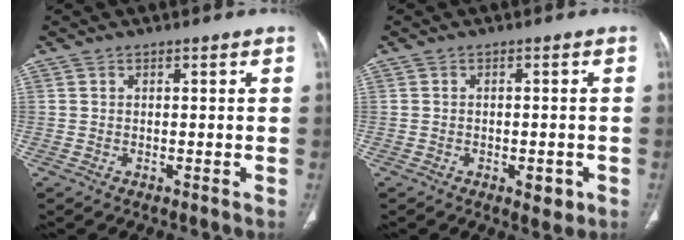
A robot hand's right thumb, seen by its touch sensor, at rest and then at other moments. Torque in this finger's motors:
{"motor_torque": [0.51, 0.78, -0.15, 0.06, 0.01]}